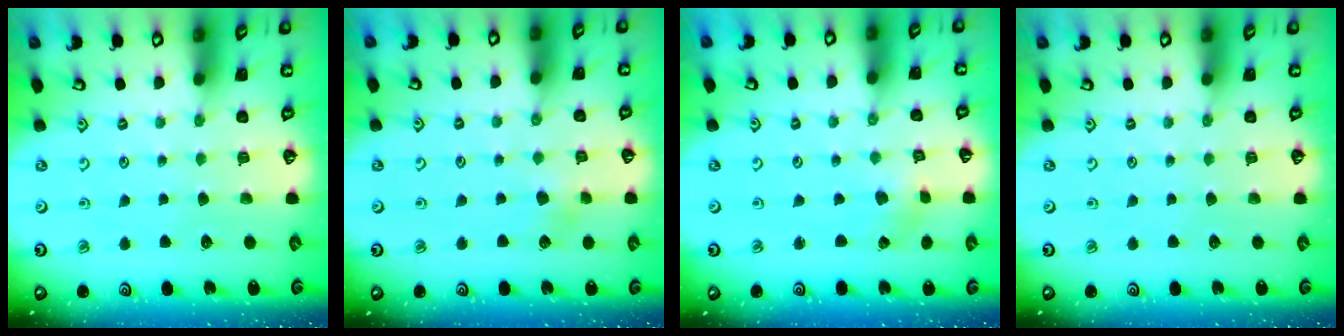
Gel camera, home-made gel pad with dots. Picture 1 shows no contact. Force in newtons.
{"total": 3.4, "press": 3.4, "slide": 0.3}
{"total": 1.0, "press": 1.0, "slide": 0.0}
{"total": 0.0}